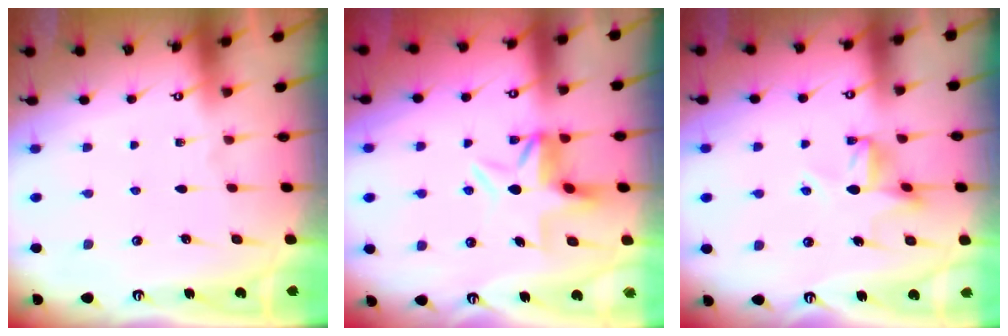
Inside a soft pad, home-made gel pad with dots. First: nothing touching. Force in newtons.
{"total": 5.5, "press": 5.3, "slide": 1.7}
{"total": 7.2, "press": 7.2, "slide": 0.6}